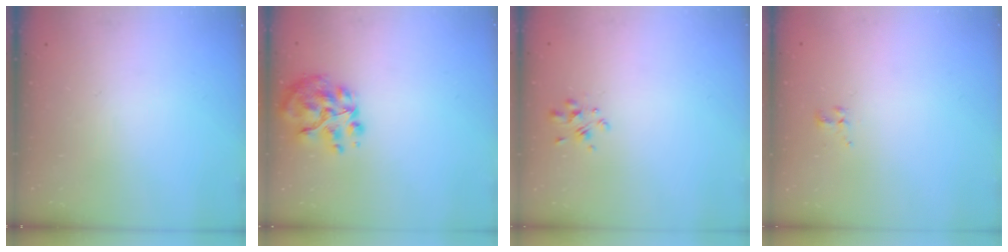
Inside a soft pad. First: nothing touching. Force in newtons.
{"total": 10.9, "press": 10.7, "slide": 2.0}
{"total": 2.4, "press": 2.2, "slide": 0.9}
{"total": 2.8, "press": 2.5, "slide": 1.3}